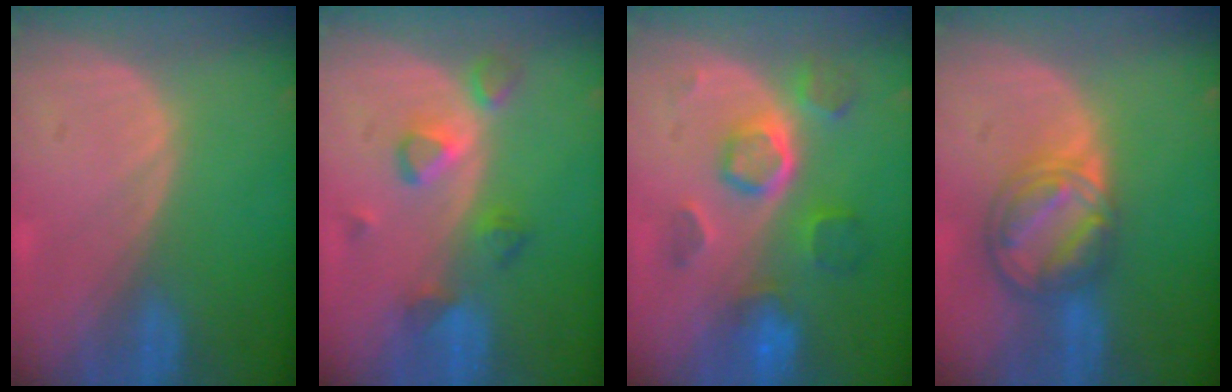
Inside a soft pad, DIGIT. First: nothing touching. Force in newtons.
{"total": 5.1, "press": 5.1, "slide": 0.7}
{"total": 8.5, "press": 7.7, "slide": 3.7}
{"total": 8.4, "press": 7.1, "slide": 4.5}